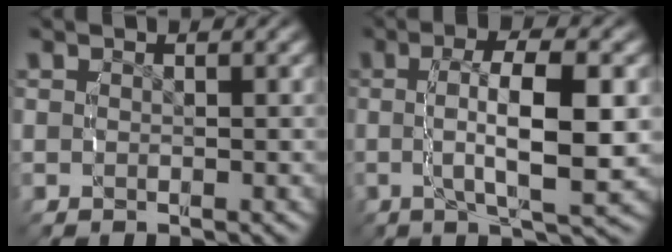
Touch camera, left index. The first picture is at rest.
{"total": 6.8, "force": [0.1, 1.5, 6.7], "torque": [-0.103, 0.000, 0.002]}